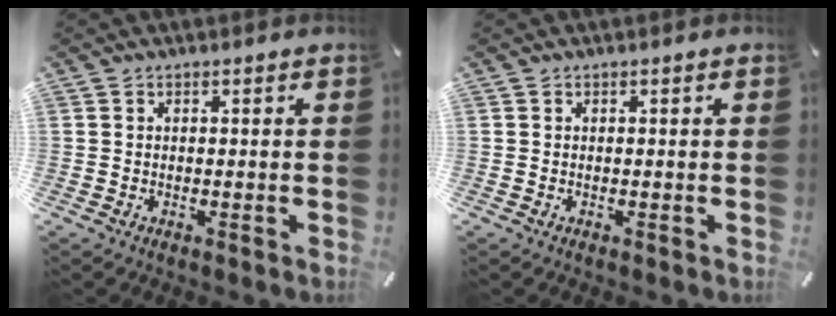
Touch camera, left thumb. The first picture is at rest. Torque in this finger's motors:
{"motor_torque": [-0.10, 0.01, 0.02, -0.02, 0.00]}